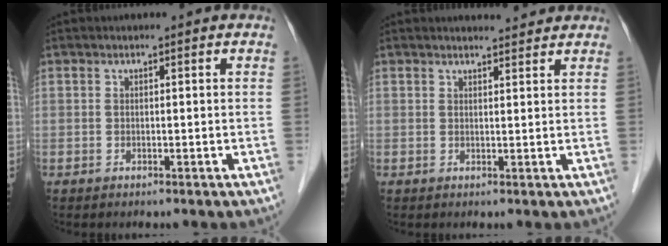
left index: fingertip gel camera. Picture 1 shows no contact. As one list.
[{"total": 3.0, "force": [3.0, 0.3, 0.5], "torque": [-0.013, 0.002, 0.036]}]